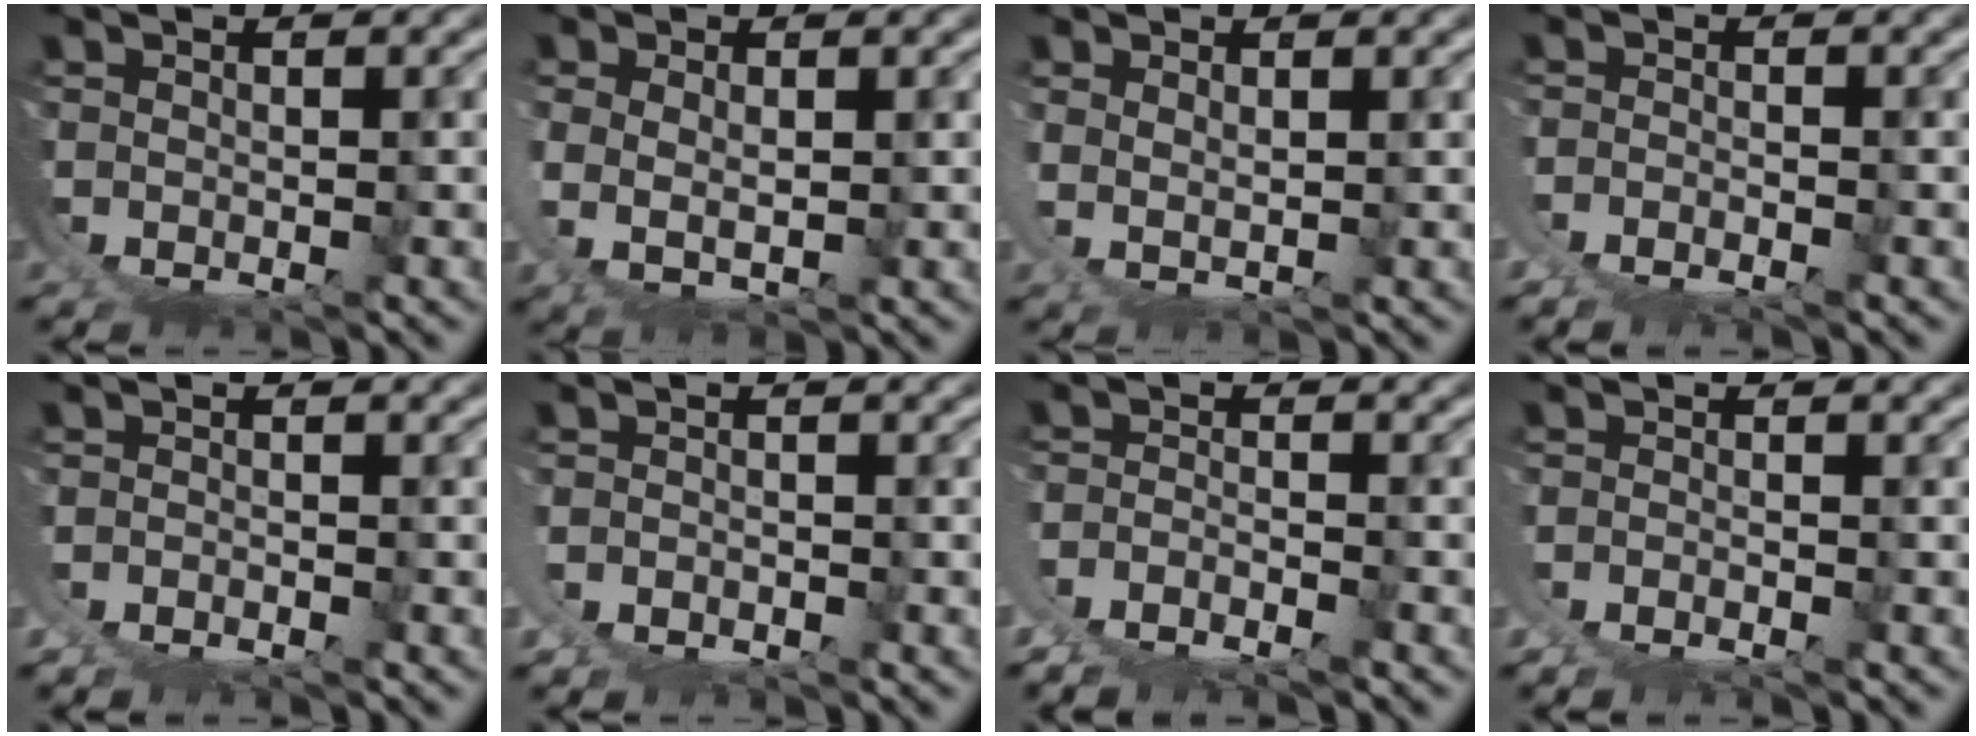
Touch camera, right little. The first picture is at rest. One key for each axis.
{"total": 3.7, "fx": 1.8, "fy": 1.6, "fz": 2.8, "tx": -0.065, "ty": -0.013, "tz": 0.043}
{"total": 2.5, "fx": 2.0, "fy": 0.4, "fz": 1.5, "tx": -0.040, "ty": -0.005, "tz": 0.041}
{"total": 2.0, "fx": -0.4, "fy": 1.3, "fz": 1.4, "tx": -0.026, "ty": -0.003, "tz": -0.007}
{"total": 1.6, "fx": -0.4, "fy": 1.2, "fz": 1.0, "tx": -0.021, "ty": 0.000, "tz": -0.007}
{"total": 2.0, "fx": 0.2, "fy": 1.8, "fz": 0.9, "tx": -0.026, "ty": -0.002, "tz": 0.004}
{"total": 5.3, "fx": -0.9, "fy": 4.5, "fz": 2.7, "tx": -0.067, "ty": -0.016, "tz": -0.015}
{"total": 1.7, "fx": -0.5, "fy": 1.0, "fz": 1.3, "tx": -0.023, "ty": -0.003, "tz": -0.008}